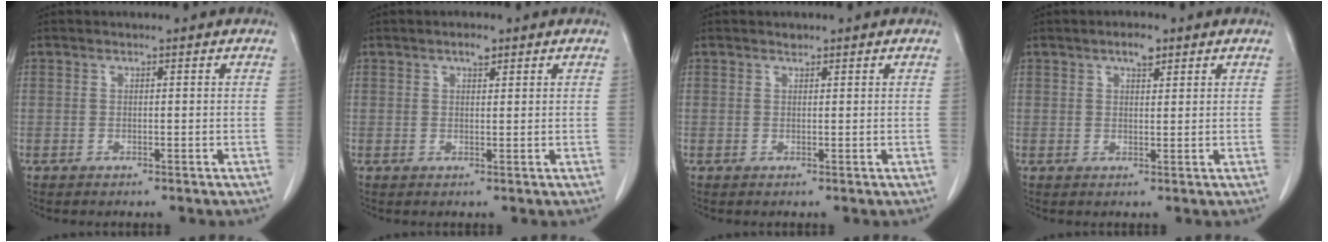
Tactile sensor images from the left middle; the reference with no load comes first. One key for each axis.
{"total": 1.7, "fx": 1.1, "fy": 0.6, "fz": 1.1, "tx": -0.019, "ty": 0.002, "tz": 0.017}
{"total": 0.6, "fx": 0.5, "fy": 0.2, "fz": 0.1, "tx": -0.009, "ty": -0.002, "tz": 0.008}
{"total": 2.4, "fx": 1.6, "fy": 0.8, "fz": 1.6, "tx": -0.030, "ty": 0.001, "tz": 0.027}